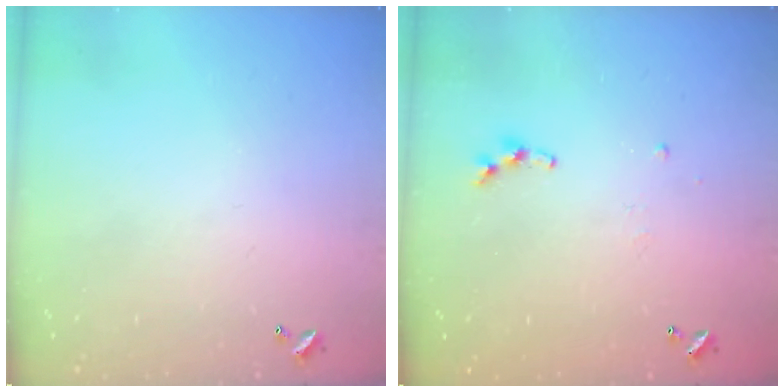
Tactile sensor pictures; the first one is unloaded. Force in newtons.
{"total": 7.2, "press": 7.1, "slide": 0.7}